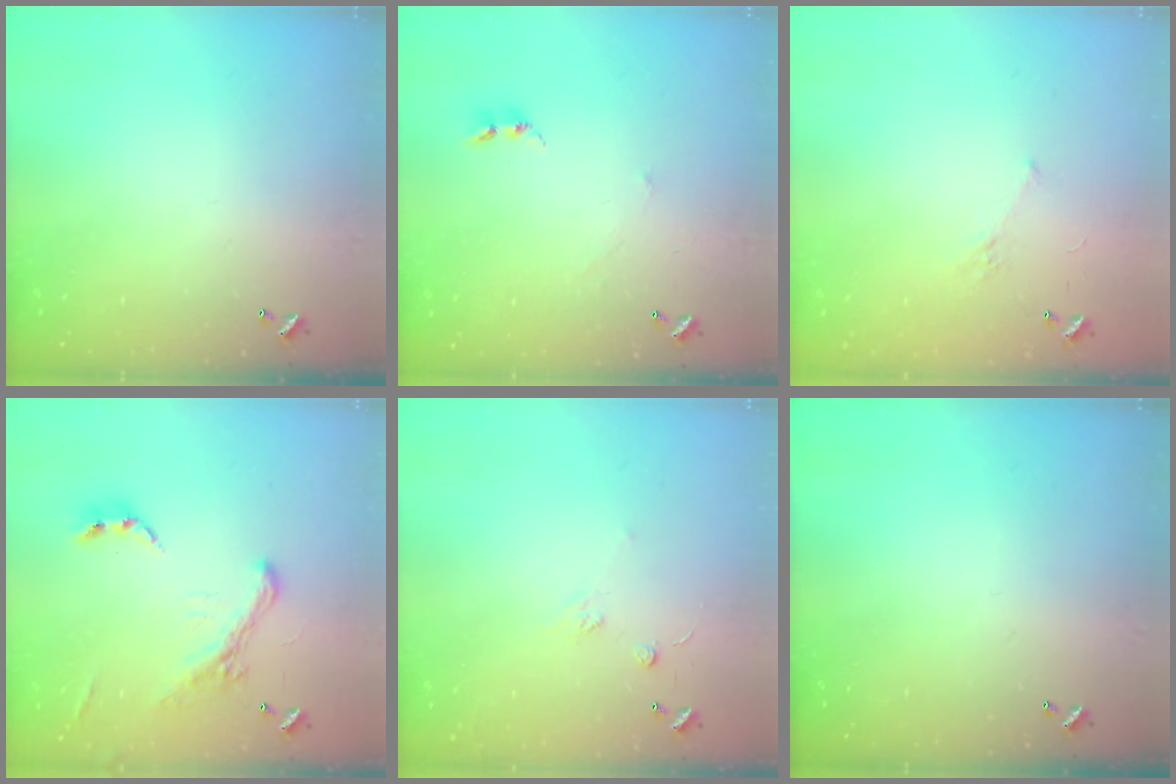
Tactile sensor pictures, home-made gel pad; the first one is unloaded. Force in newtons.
{"total": 2.6, "press": 2.6, "slide": 0.3}
{"total": 2.8, "press": 2.6, "slide": 1.1}
{"total": 5.1, "press": 4.9, "slide": 1.4}
{"total": 2.5, "press": 2.3, "slide": 1.0}
{"total": 0.0}